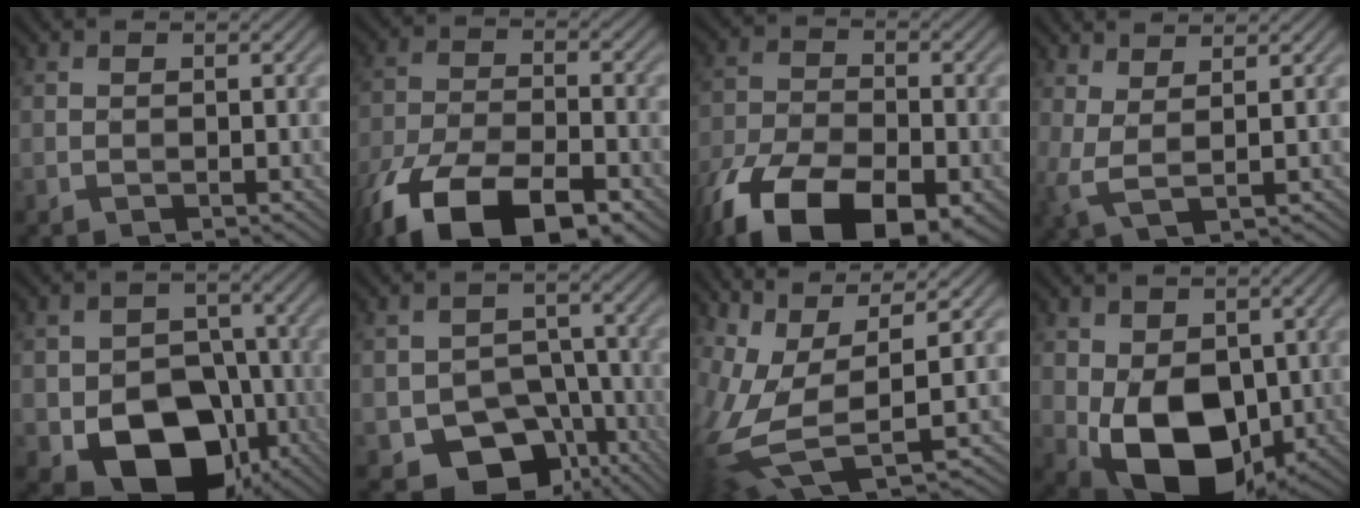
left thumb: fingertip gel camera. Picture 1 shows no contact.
{"total": 15.0, "force": [-9.7, 6.2, 9.6], "torque": [-0.210, -0.029, -0.175]}
{"total": 16.1, "force": [-9.7, 7.6, 10.3], "torque": [-0.227, -0.041, -0.165]}
{"total": 3.7, "force": [1.9, 0.7, 3.1], "torque": [-0.081, 0.005, 0.036]}
{"total": 12.6, "force": [-5.0, 8.8, 7.5], "torque": [-0.117, -0.027, -0.092]}
{"total": 10.6, "force": [-6.1, 7.1, 5.1], "torque": [-0.073, -0.019, -0.099]}
{"total": 12.6, "force": [0.7, 5.1, 11.5], "torque": [-0.282, -0.013, 0.030]}
{"total": 11.9, "force": [-1.2, 8.1, 8.7], "torque": [-0.171, -0.031, -0.017]}